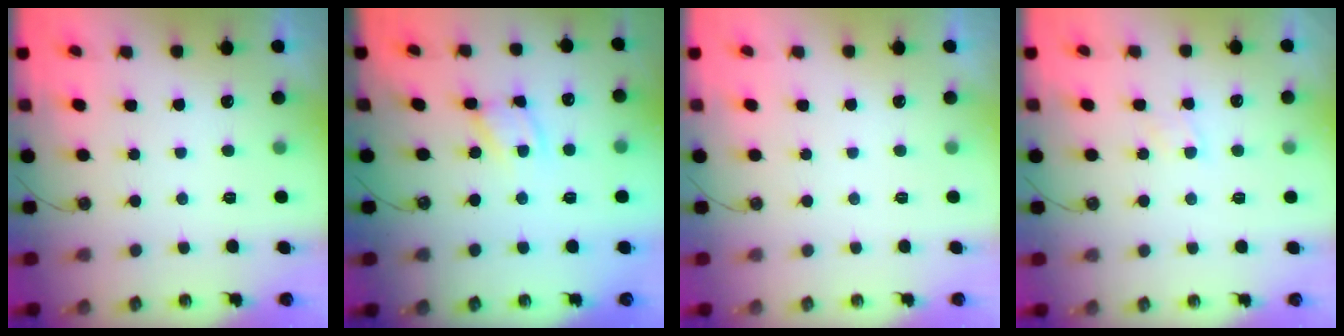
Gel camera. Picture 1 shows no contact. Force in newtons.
{"total": 4.9, "press": 4.9, "slide": 0.3}
{"total": 0.0}
{"total": 3.2, "press": 3.2, "slide": 0.4}